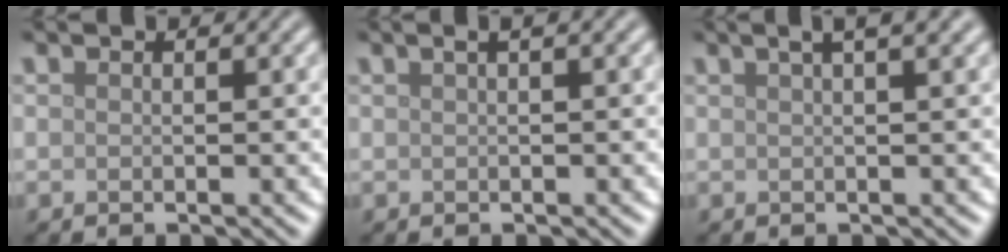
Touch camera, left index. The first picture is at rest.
{"total": 2.2, "force": [0.9, 0.8, 1.9], "torque": [-0.022, 0.005, 0.008]}
{"total": 4.1, "force": [2.4, 1.3, 3.0], "torque": [-0.021, 0.014, 0.011]}